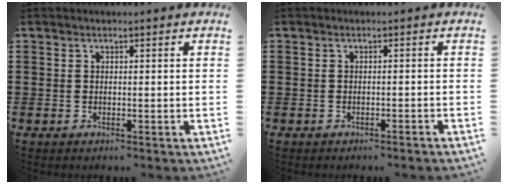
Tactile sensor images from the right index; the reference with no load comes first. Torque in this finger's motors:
{"motor_torque": [-0.16, -0.02, -0.49, -0.05]}